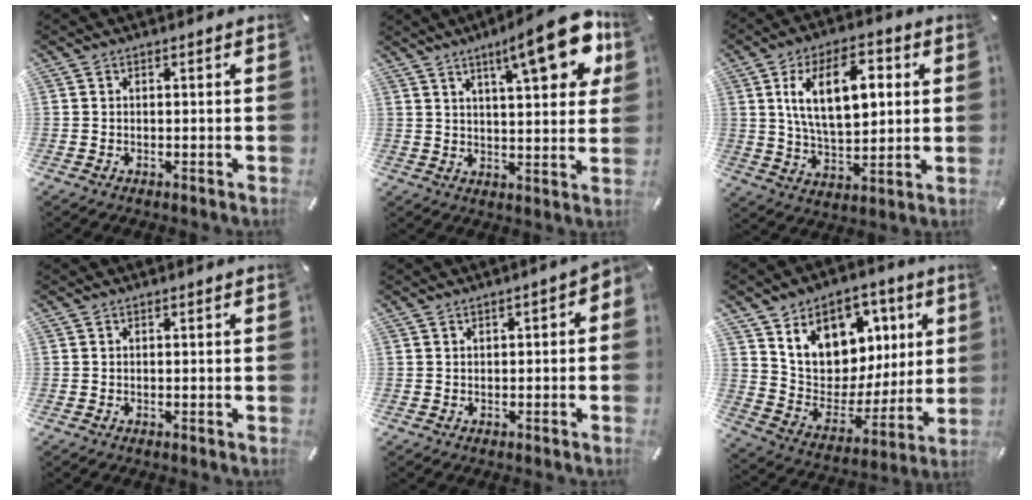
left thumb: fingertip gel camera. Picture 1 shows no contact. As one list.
[{"total": 17.3, "force": [9.2, 5.2, 13.7], "torque": [-0.193, -0.045, 0.140]}, {"total": 15.9, "force": [4.8, 8.6, 12.5], "torque": [-0.225, 0.003, 0.077]}, {"total": 0.0}, {"total": 1.9, "force": [-0.4, 1.1, 1.5], "torque": [-0.020, 0.003, -0.011]}, {"total": 13.5, "force": [6.8, 10.8, 4.5], "torque": [-0.069, -0.059, 0.125]}]